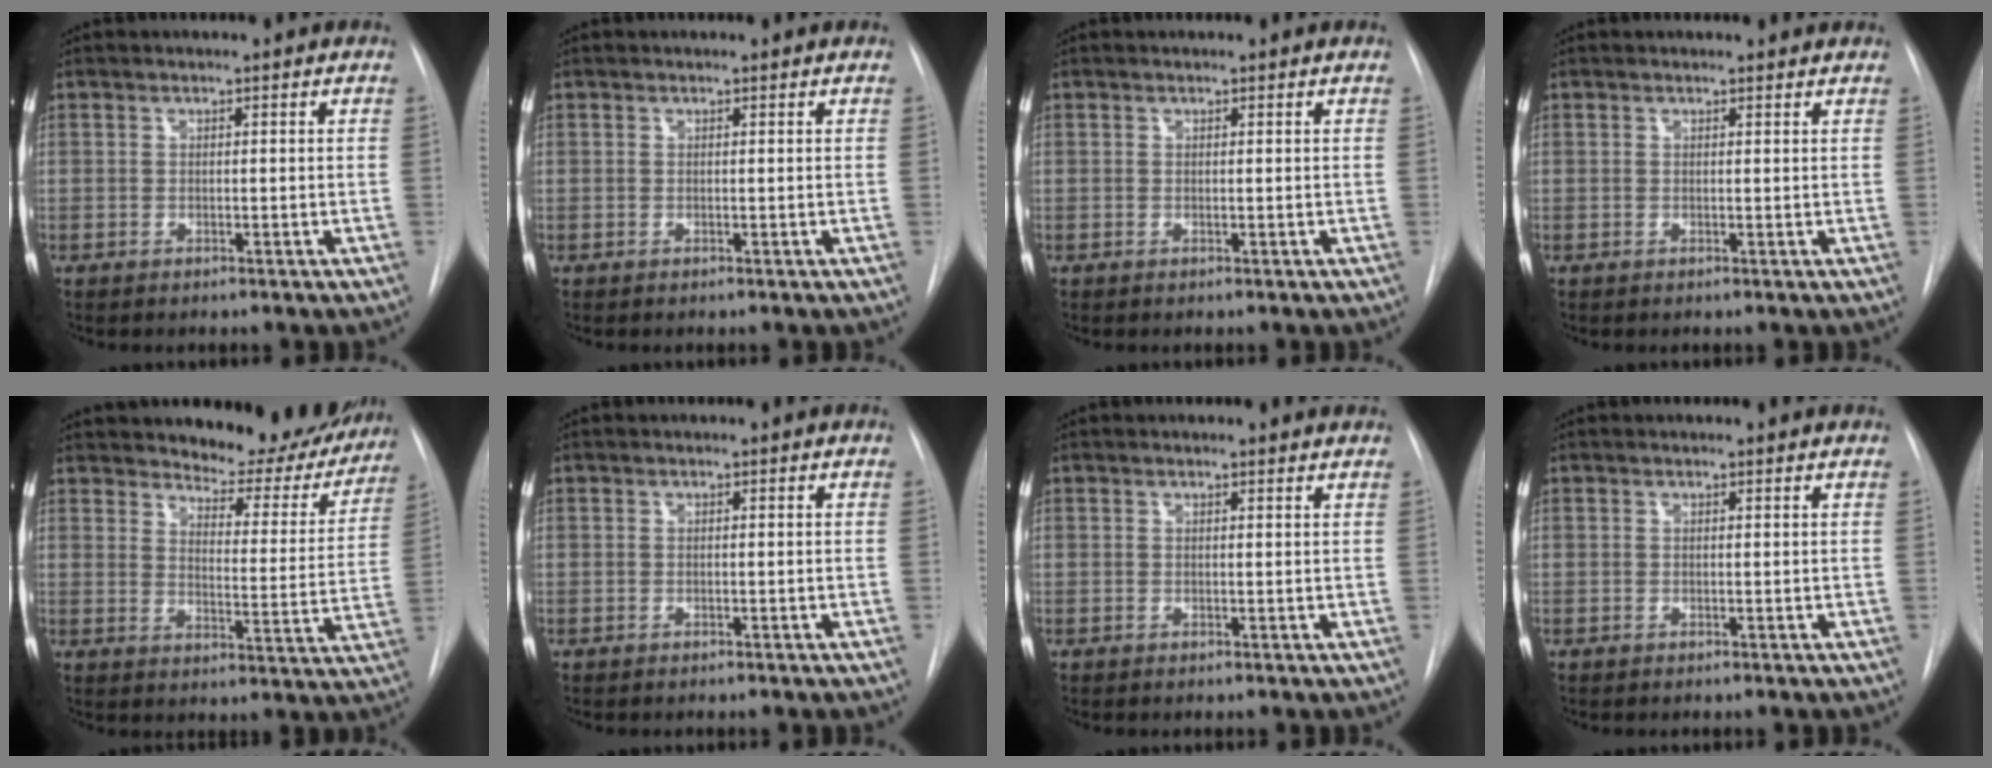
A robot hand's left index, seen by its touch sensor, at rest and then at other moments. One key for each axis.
{"total": 1.2, "fx": 1.2, "fy": 0.1, "fz": 0.1, "tx": -0.009, "ty": 0.010, "tz": 0.013}
{"total": 1.1, "fx": 1.0, "fy": 0.1, "fz": 0.2, "tx": -0.009, "ty": 0.007, "tz": 0.011}
{"total": 2.8, "fx": 2.7, "fy": 0.6, "fz": 0.3, "tx": -0.008, "ty": 0.008, "tz": 0.025}
{"total": 16.6, "fx": 15.3, "fy": 4.8, "fz": 4.6, "tx": -0.033, "ty": -0.038, "tz": 0.184}
{"total": 0.0}
{"total": 2.2, "fx": 2.2, "fy": 0.2, "fz": 0.3, "tx": -0.011, "ty": 0.000, "tz": 0.017}
{"total": 0.8, "fx": 0.8, "fy": 0.0, "fz": 0.1, "tx": -0.010, "ty": 0.001, "tz": 0.009}